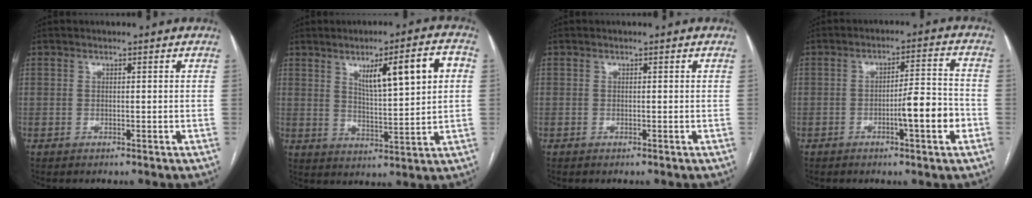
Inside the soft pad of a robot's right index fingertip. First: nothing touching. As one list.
[{"total": 10.9, "force": [3.6, 1.2, 10.3], "torque": [-0.158, 0.009, 0.058]}, {"total": 0.0}, {"total": 7.3, "force": [-2.6, 0.6, 6.8], "torque": [-0.103, 0.010, -0.036]}]